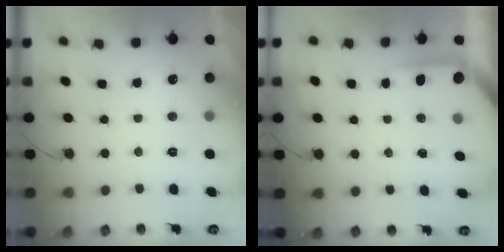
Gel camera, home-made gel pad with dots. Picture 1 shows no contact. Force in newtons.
{"total": 3.6, "press": 3.5, "slide": 0.4}